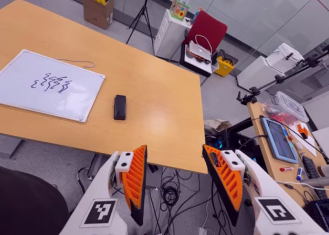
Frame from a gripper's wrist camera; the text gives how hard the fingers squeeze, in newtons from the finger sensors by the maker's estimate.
{"total": 0.0}